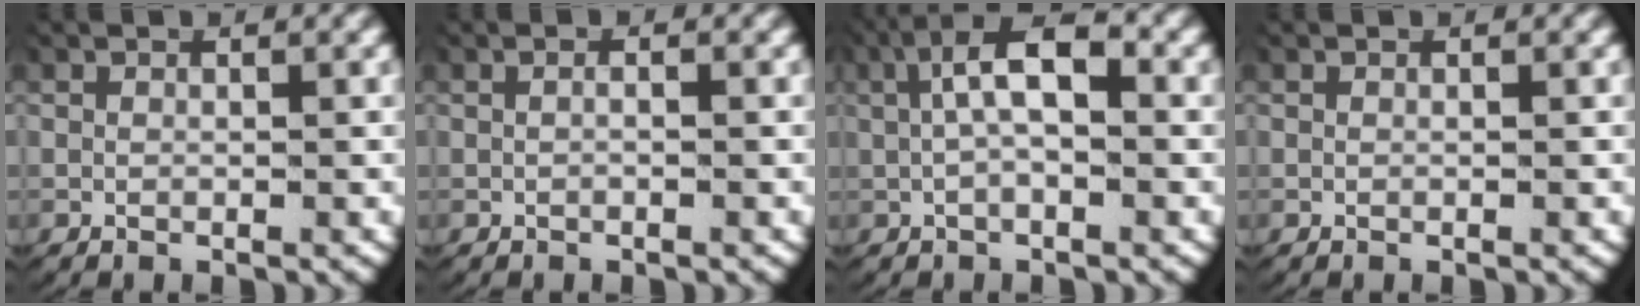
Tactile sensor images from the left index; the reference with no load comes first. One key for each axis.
{"total": 0.6, "fx": -0.1, "fy": 0.1, "fz": 0.6, "tx": -0.013, "ty": 0.000, "tz": -0.001}
{"total": 5.5, "fx": 0.9, "fy": 2.4, "fz": 4.8, "tx": -0.074, "ty": 0.012, "tz": 0.011}
{"total": 0.0}